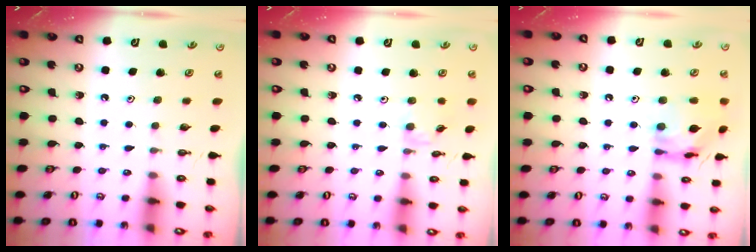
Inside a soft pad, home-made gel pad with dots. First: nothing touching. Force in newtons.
{"total": 2.5, "press": 2.5, "slide": 0.4}
{"total": 13.9, "press": 13.8, "slide": 1.2}